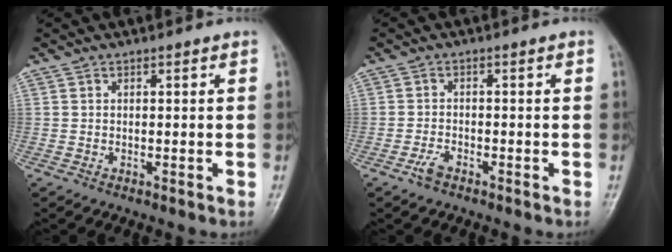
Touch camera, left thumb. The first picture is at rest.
{"total": 2.2, "force": [-1.6, 0.9, 1.3], "torque": [-0.033, 0.008, -0.032]}